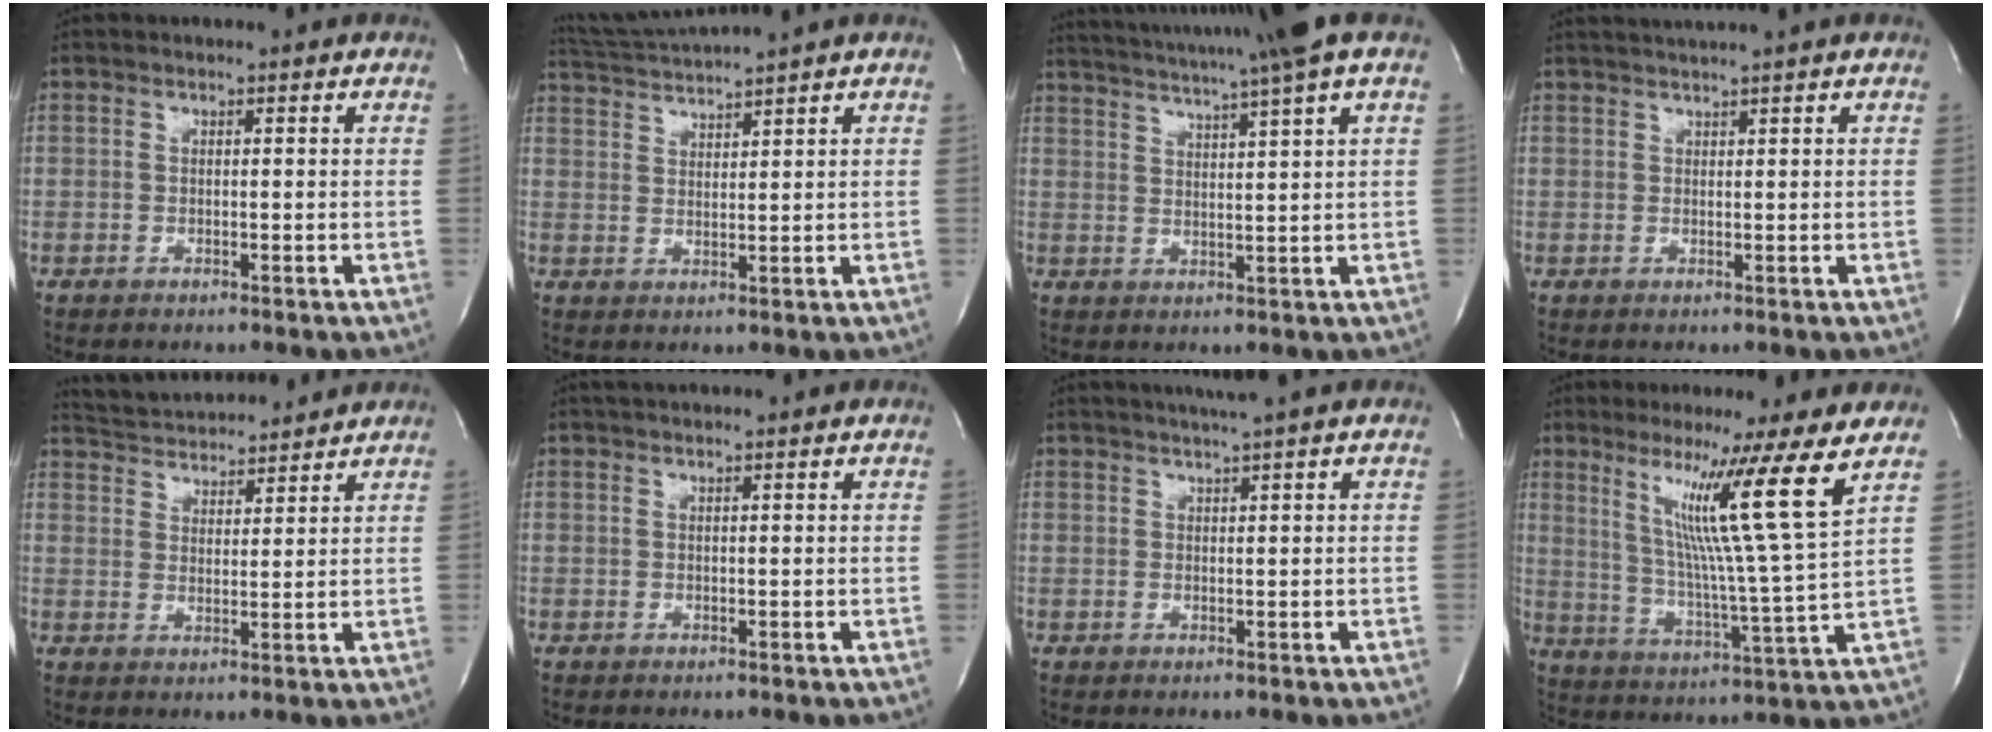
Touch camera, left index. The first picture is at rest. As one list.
[{"total": 5.8, "force": [5.3, -2.0, 1.4], "torque": [-0.034, 0.001, 0.105]}, {"total": 14.7, "force": [12.1, -2.3, 8.0], "torque": [-0.143, -0.015, 0.165]}, {"total": 2.7, "force": [2.3, -1.1, 0.9], "torque": [-0.011, 0.006, 0.046]}, {"total": 10.7, "force": [10.3, 1.4, 2.7], "torque": [-0.054, 0.015, 0.162]}, {"total": 3.1, "force": [2.7, -0.3, 1.4], "torque": [-0.022, 0.021, 0.040]}, {"total": 3.4, "force": [2.7, -0.9, 1.9], "torque": [-0.030, 0.005, 0.047]}, {"total": 13.7, "force": [7.2, -3.7, 11.1], "torque": [-0.178, -0.034, 0.117]}]